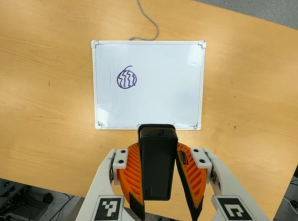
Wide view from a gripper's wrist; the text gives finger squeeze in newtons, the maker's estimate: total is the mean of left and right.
{"total": 6.5, "left": 5.2, "right": 7.8}